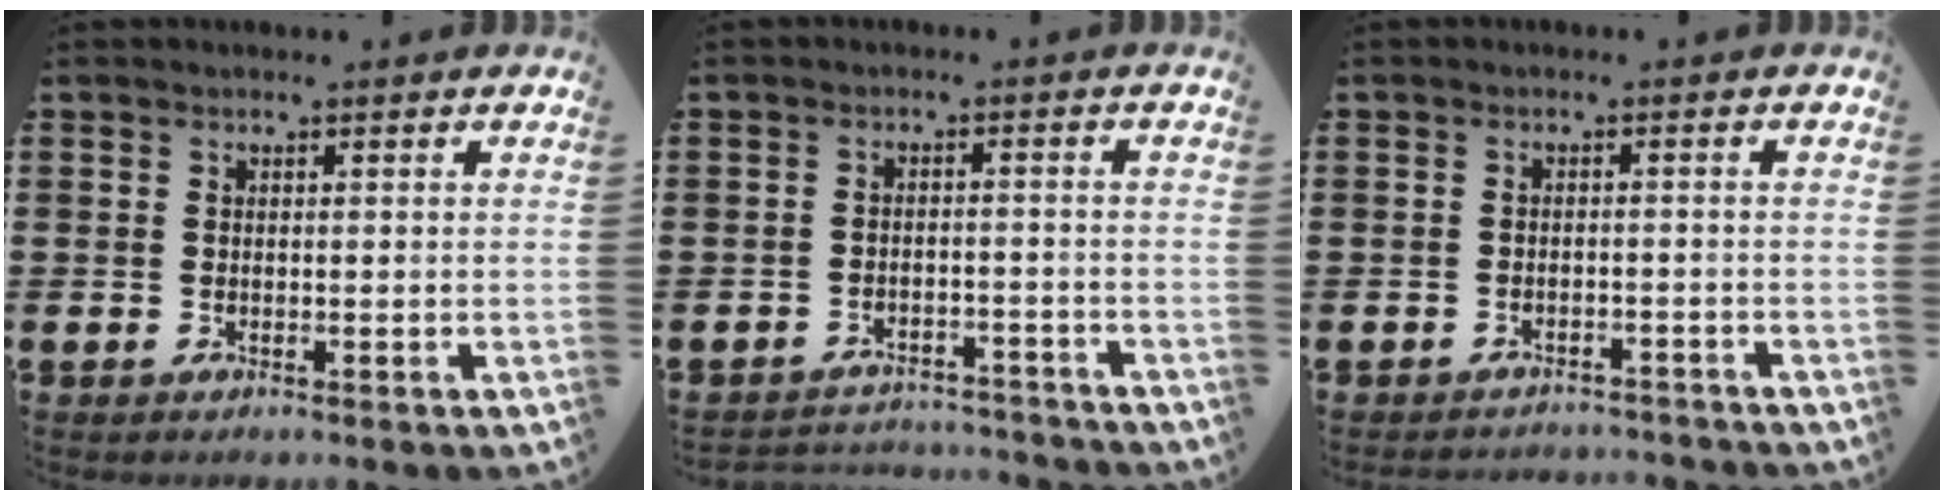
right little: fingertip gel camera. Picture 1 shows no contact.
{"total": 2.5, "force": [-2.5, 0.2, -0.1], "torque": [-0.005, 0.003, -0.054]}
{"total": 1.4, "force": [-1.4, 0.0, -0.1], "torque": [-0.004, 0.004, -0.030]}